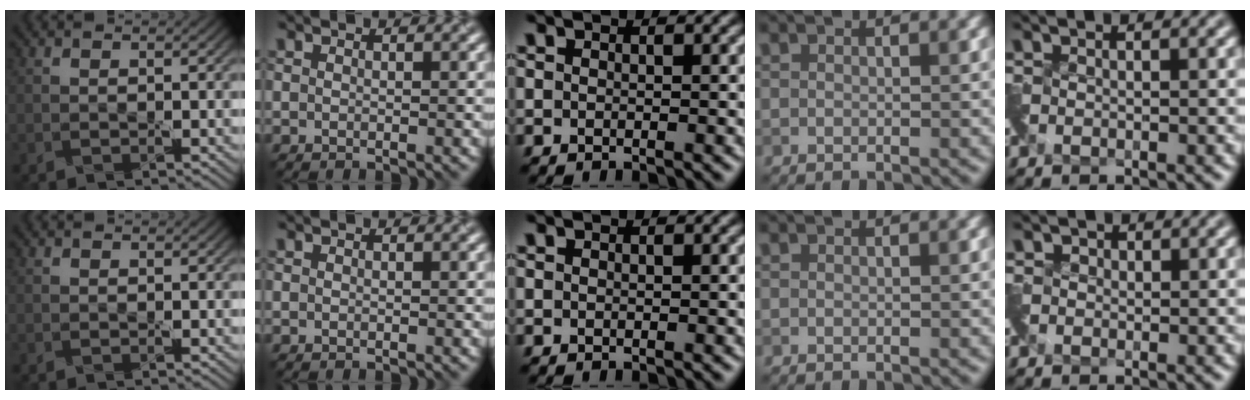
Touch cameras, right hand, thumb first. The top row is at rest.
{"little": {"total": 1.1, "force": [-0.2, 0.7, -0.9], "torque": [0.019, 0.000, -0.001]}}